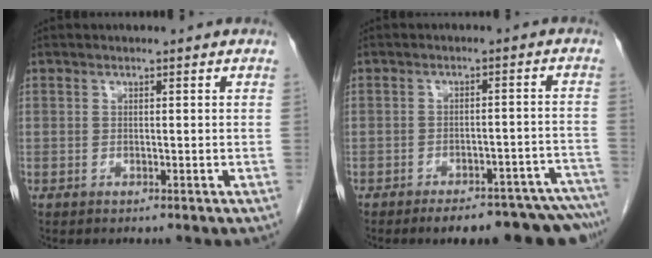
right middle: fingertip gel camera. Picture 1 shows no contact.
{"total": 16.0, "force": [-14.2, 4.0, 6.0], "torque": [-0.016, 0.024, -0.167]}